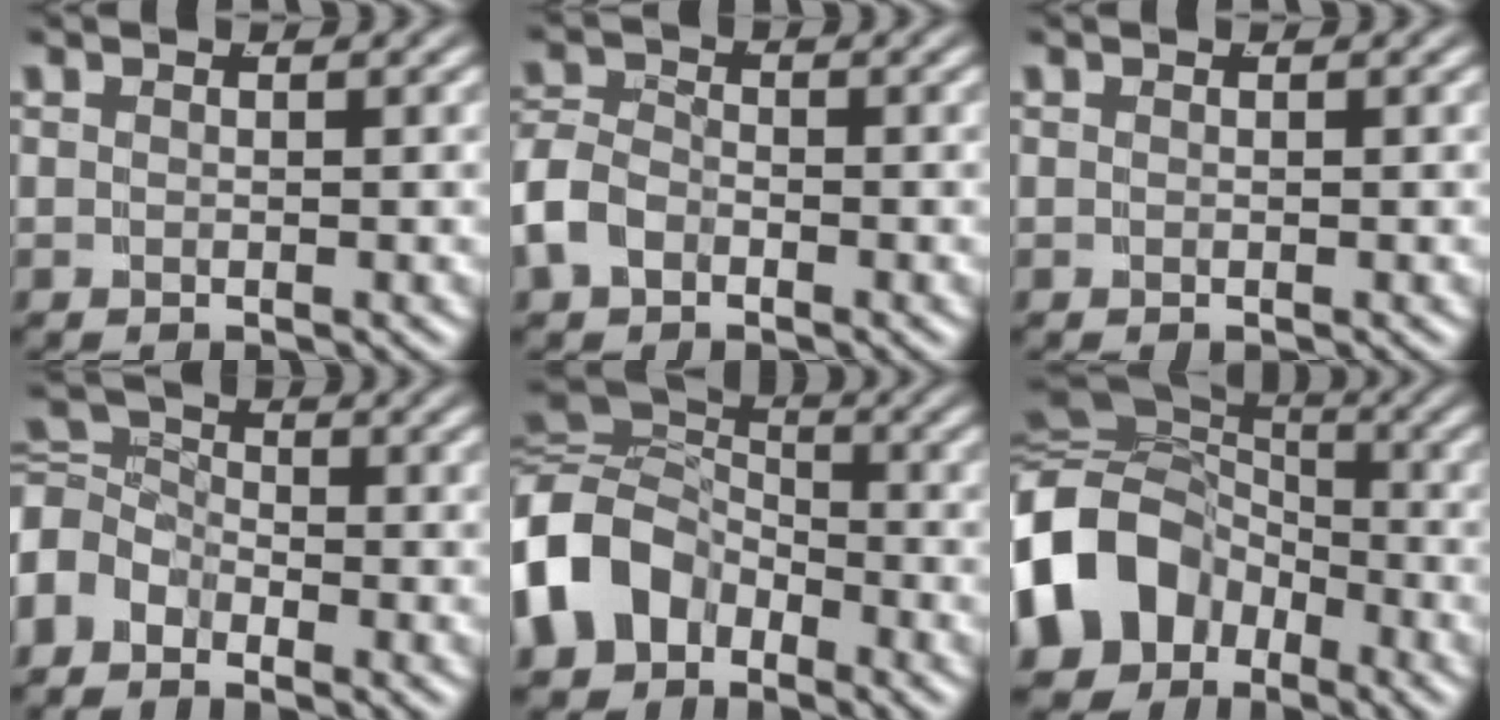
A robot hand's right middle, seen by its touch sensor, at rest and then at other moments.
{"total": 3.5, "force": [-1.3, 2.7, 1.7], "torque": [-0.054, -0.016, -0.018]}
{"total": 0.0}
{"total": 6.0, "force": [-1.4, 5.2, 2.5], "torque": [-0.064, -0.023, -0.025]}
{"total": 10.4, "force": [-1.5, 8.8, 5.4], "torque": [-0.139, -0.025, -0.027]}
{"total": 13.9, "force": [-3.3, 11.7, 6.7], "torque": [-0.166, -0.040, -0.049]}